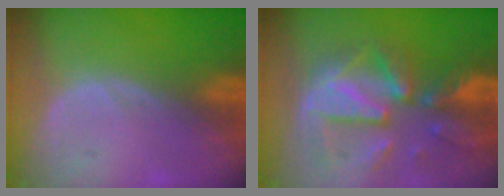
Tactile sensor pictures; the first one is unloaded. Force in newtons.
{"total": 12.0, "press": 10.4, "slide": 6.0}